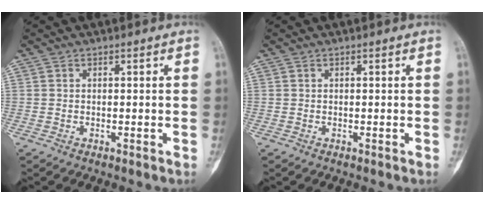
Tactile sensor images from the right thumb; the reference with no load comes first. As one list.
[{"total": 0.0}]